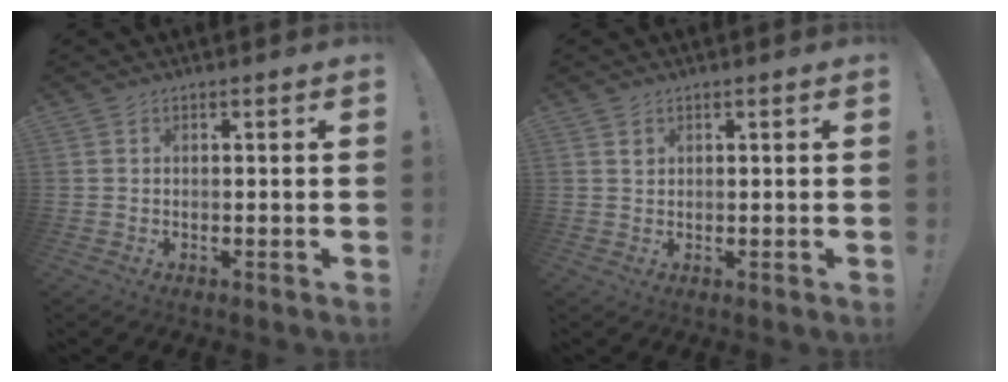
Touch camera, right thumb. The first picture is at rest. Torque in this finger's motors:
{"motor_torque": [-0.19, -0.02, 0.22, -0.21, 0.06]}